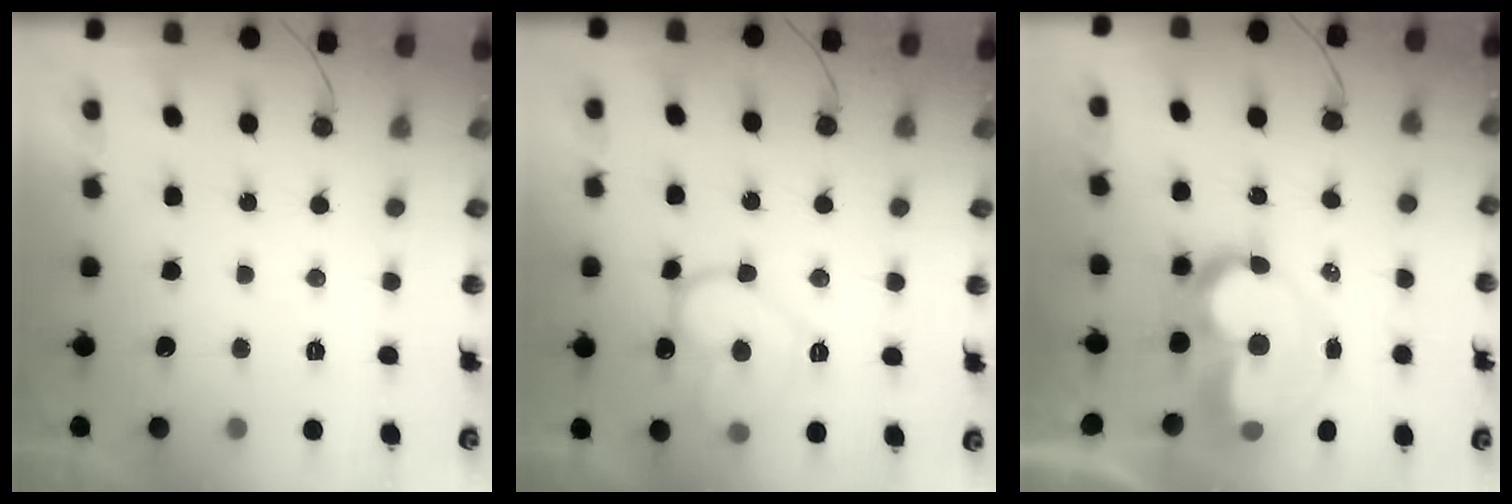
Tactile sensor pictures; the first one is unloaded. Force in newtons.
{"total": 13.8, "press": 13.8, "slide": 1.2}
{"total": 11.7, "press": 11.7, "slide": 0.8}